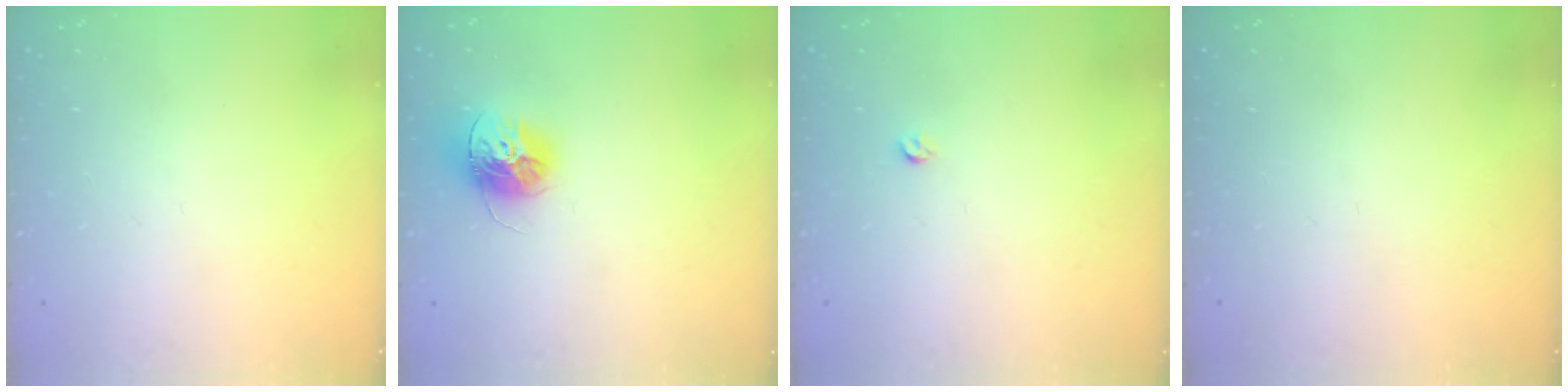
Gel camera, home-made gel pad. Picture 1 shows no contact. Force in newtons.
{"total": 12.2, "press": 12.2, "slide": 0.4}
{"total": 2.8, "press": 2.8, "slide": 0.5}
{"total": 0.0}